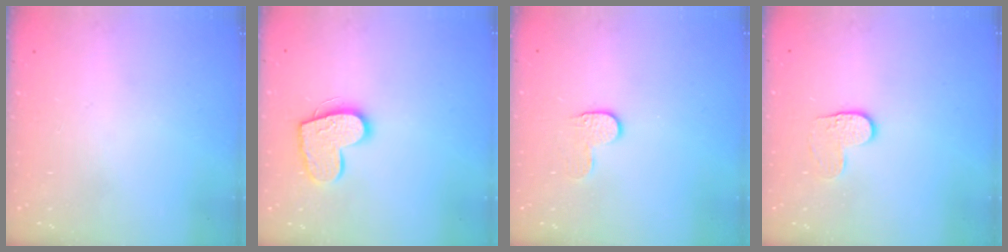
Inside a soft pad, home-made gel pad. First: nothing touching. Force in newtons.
{"total": 13.3, "press": 13.3, "slide": 0.9}
{"total": 5.8, "press": 5.8, "slide": 0.5}
{"total": 4.0, "press": 4.0, "slide": 0.4}